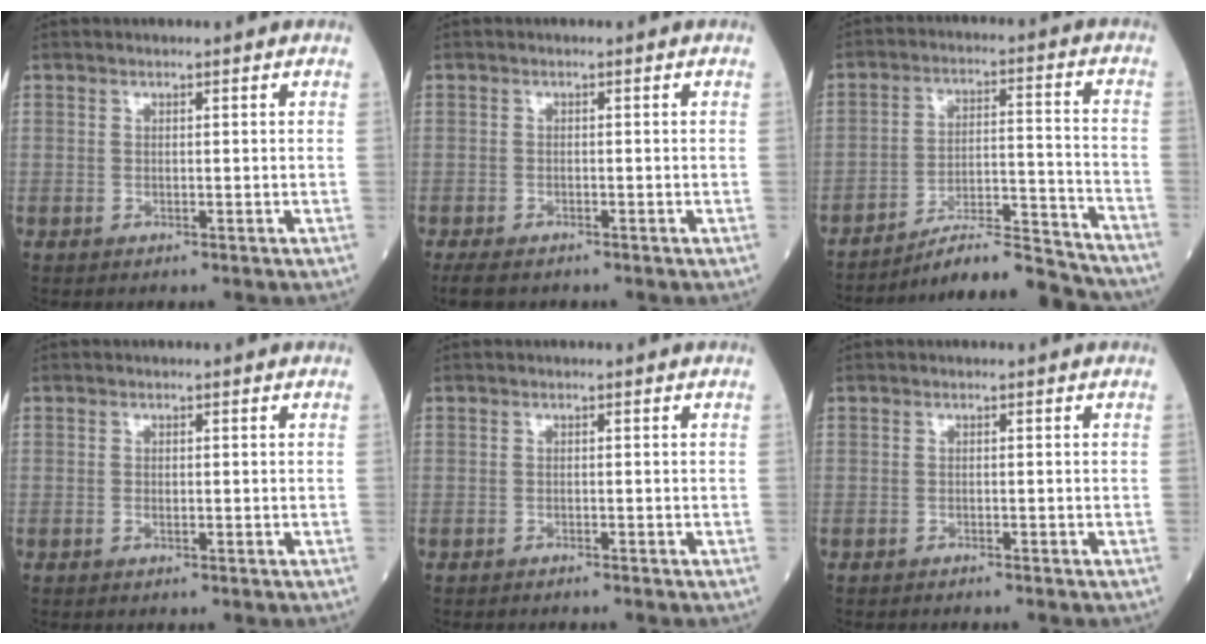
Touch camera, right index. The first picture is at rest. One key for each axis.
{"total": 3.7, "fx": -2.9, "fy": 1.3, "fz": 1.8, "tx": -0.036, "ty": -0.009, "tz": -0.046}
{"total": 12.5, "fx": -12.2, "fy": 0.1, "fz": 2.6, "tx": -0.037, "ty": 0.017, "tz": -0.198}
{"total": 0.7, "fx": -0.1, "fy": 0.3, "fz": 0.6, "tx": -0.011, "ty": 0.000, "tz": -0.001}
{"total": 1.3, "fx": -1.2, "fy": 0.0, "fz": 0.4, "tx": -0.008, "ty": -0.001, "tz": -0.015}
{"total": 1.2, "fx": -1.1, "fy": 0.0, "fz": 0.4, "tx": -0.008, "ty": -0.001, "tz": -0.013}